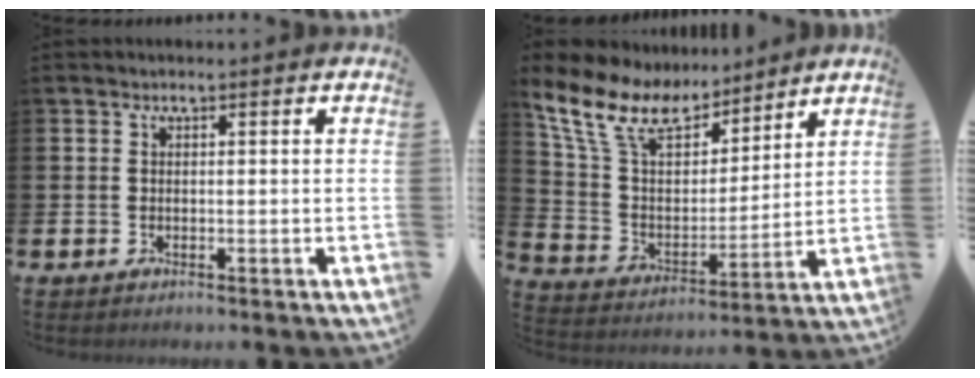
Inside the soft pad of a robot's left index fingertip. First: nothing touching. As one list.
[{"total": 12.3, "force": [10.1, 5.2, 4.7], "torque": [-0.145, -0.050, 0.184]}]